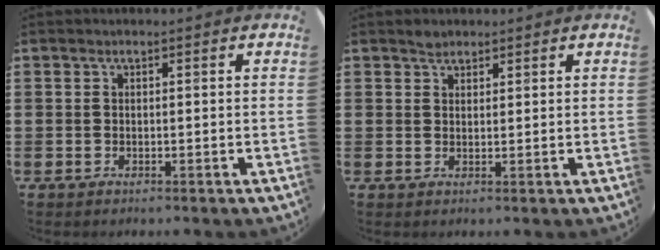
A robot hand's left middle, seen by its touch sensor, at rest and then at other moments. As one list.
[{"total": 1.4, "force": [1.3, 0.5, 0.0], "torque": [0.007, 0.000, 0.022]}]